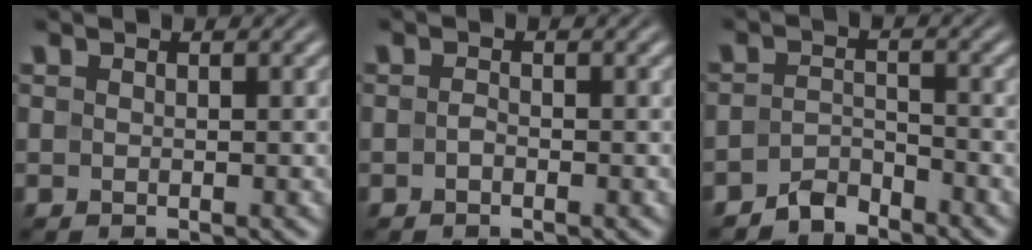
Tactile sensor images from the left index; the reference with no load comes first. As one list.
[{"total": 0.6, "force": [-0.3, 0.3, 0.5], "torque": [-0.012, 0.001, -0.007]}, {"total": 2.4, "force": [-2.2, 0.7, 0.6], "torque": [-0.008, 0.009, -0.047]}]